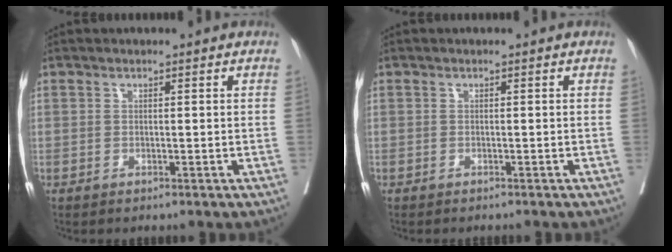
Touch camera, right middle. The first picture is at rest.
{"total": 1.9, "force": [-1.8, 0.3, 0.7], "torque": [-0.010, -0.003, -0.021]}